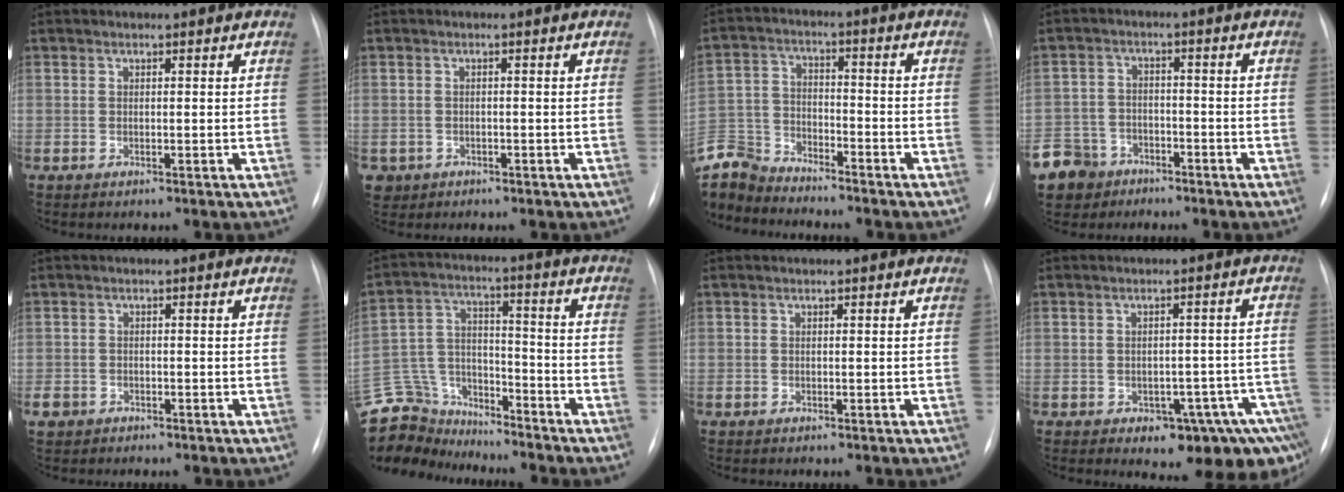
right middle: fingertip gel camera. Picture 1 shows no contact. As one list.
[{"total": 2.9, "force": [-1.3, 2.5, 0.2], "torque": [-0.002, 0.005, -0.019]}, {"total": 11.7, "force": [-11.2, 2.8, 1.8], "torque": [-0.048, 0.013, -0.215]}, {"total": 10.9, "force": [-7.2, 7.8, 2.3], "torque": [-0.080, 0.002, -0.122]}, {"total": 3.2, "force": [-2.2, 2.2, 0.6], "torque": [-0.014, 0.001, -0.036]}, {"total": 14.7, "force": [-13.6, 5.1, 1.9], "torque": [-0.052, 0.041, -0.242]}, {"total": 0.0}, {"total": 12.6, "force": [-7.6, 5.0, 8.6], "torque": [-0.046, 0.028, -0.091]}]